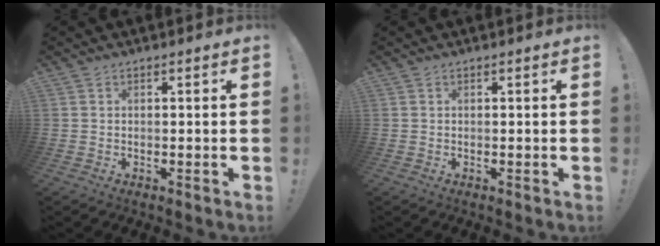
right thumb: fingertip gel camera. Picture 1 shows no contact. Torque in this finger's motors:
{"motor_torque": [0.00, 0.00, 0.00, 0.00, 0.02]}